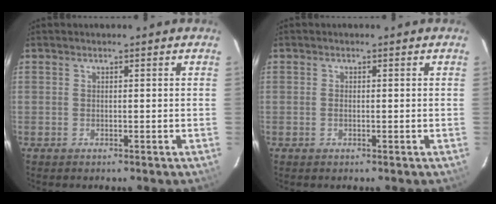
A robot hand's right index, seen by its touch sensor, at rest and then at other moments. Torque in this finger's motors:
{"motor_torque": [-0.09, 0.01, -0.02, 0.00]}